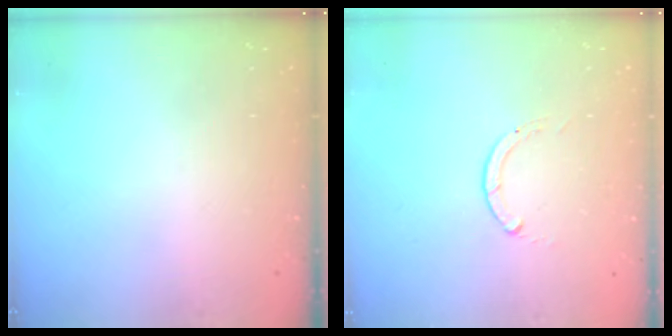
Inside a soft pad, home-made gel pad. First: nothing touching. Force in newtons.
{"total": 0.0}